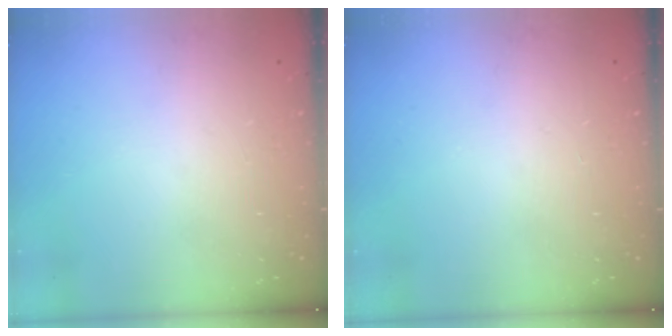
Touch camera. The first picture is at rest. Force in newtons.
{"total": 0.0}